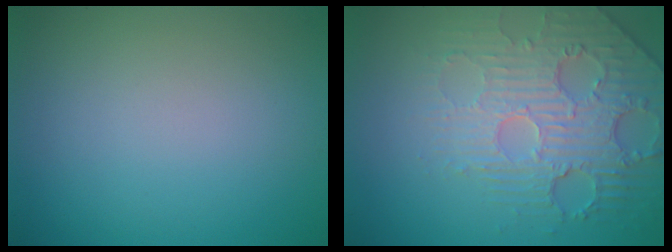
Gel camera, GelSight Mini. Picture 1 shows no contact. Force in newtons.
{"total": 4.5, "press": 4.1, "slide": 1.7}